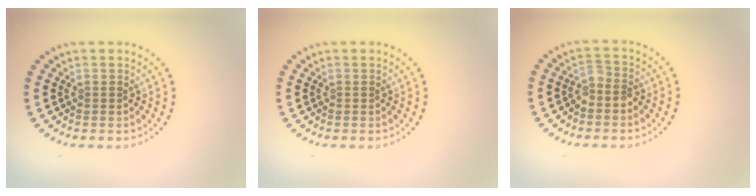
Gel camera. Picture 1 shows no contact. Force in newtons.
{"total": 0.0}
{"total": 1.6, "press": 1.2, "slide": 1.0}